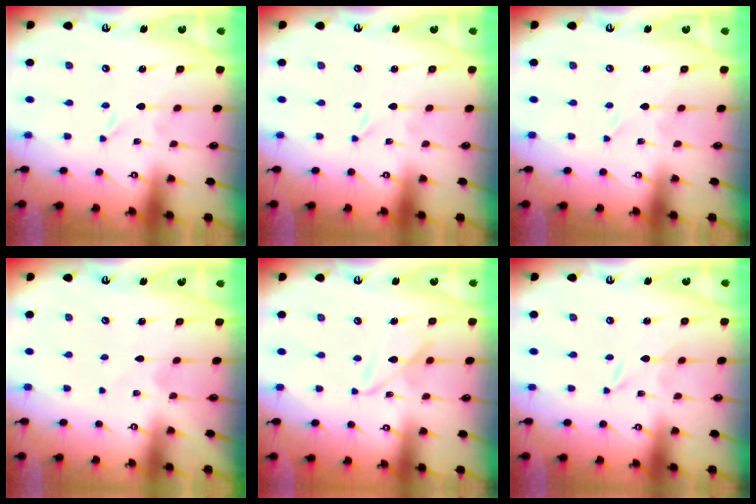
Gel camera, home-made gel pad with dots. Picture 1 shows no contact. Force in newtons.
{"total": 0.0}
{"total": 2.4, "press": 2.4, "slide": 0.3}
{"total": 0.9, "press": 0.8, "slide": 0.1}
{"total": 7.3, "press": 7.3, "slide": 0.6}
{"total": 0.0}